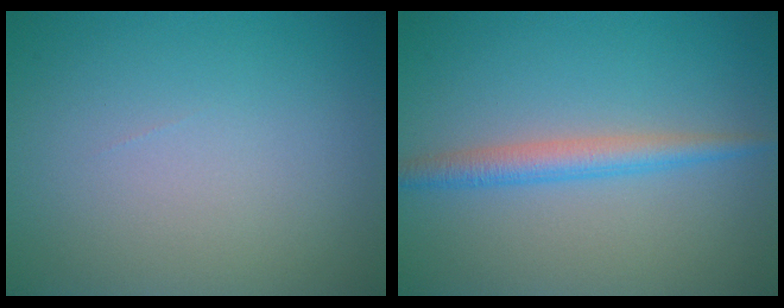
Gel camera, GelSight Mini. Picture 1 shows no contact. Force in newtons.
{"total": 2.7, "press": 2.7, "slide": 0.1}